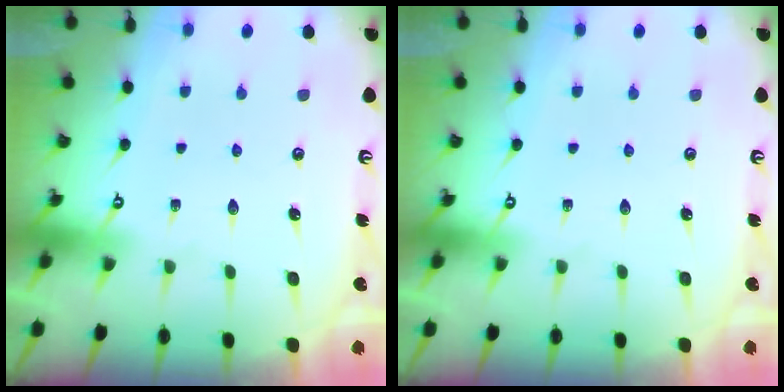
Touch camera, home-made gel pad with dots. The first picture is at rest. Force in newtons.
{"total": 0.0}